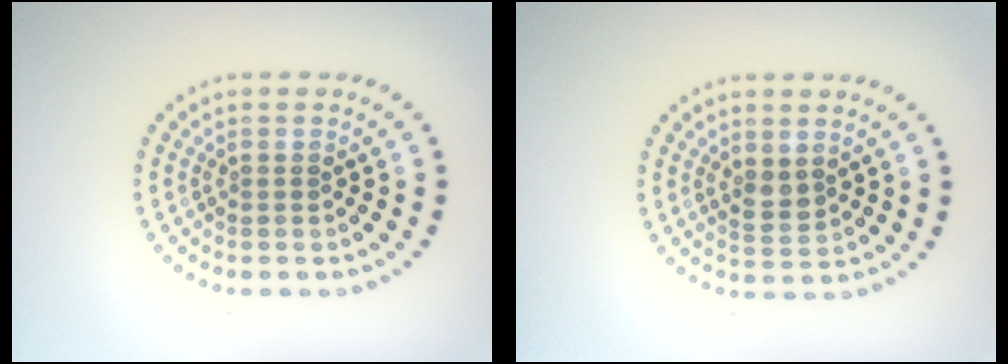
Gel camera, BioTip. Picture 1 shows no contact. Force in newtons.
{"total": 1.7, "press": 1.6, "slide": 0.6}